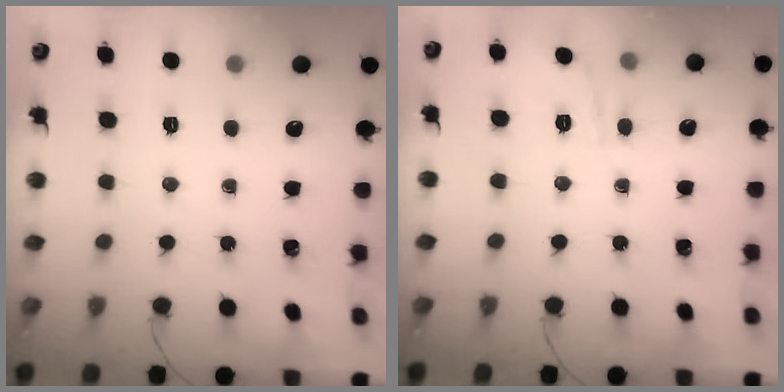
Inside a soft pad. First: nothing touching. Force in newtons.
{"total": 2.1, "press": 1.6, "slide": 1.5}